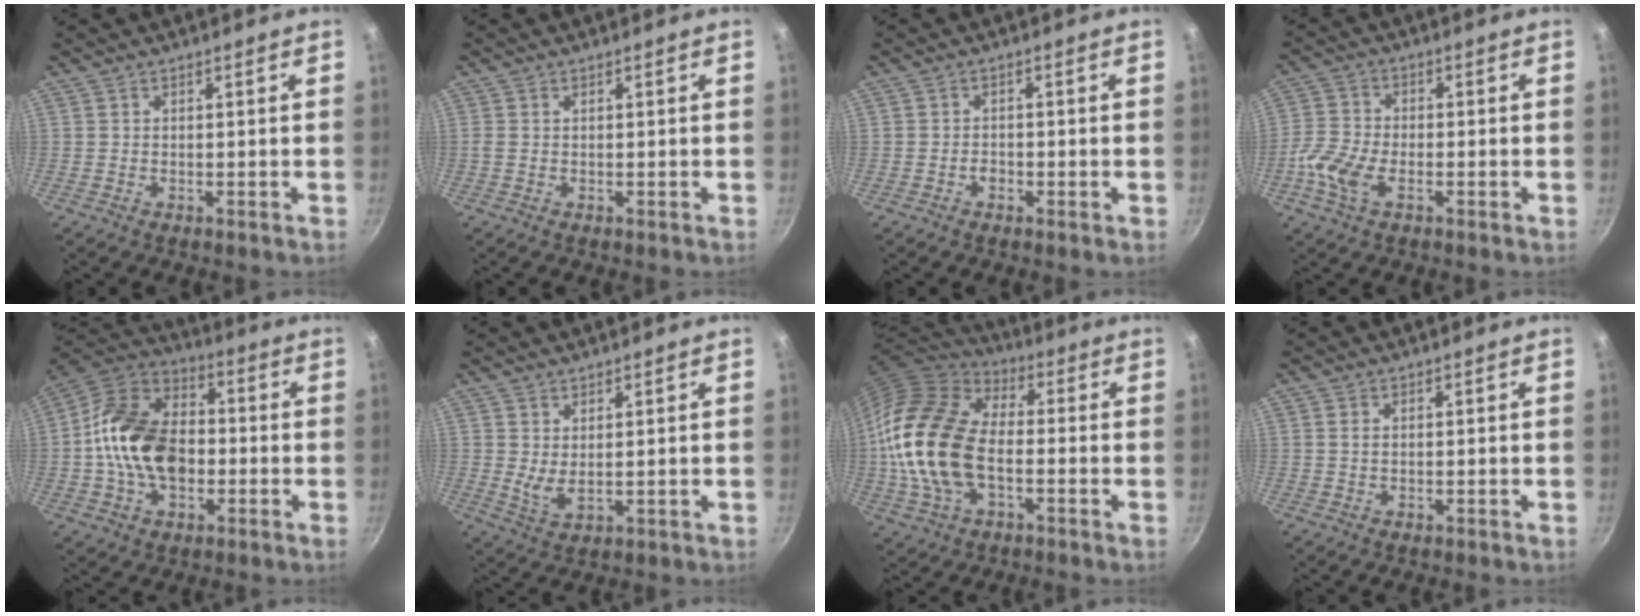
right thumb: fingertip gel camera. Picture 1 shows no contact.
{"total": 0.6, "force": [0.2, 0.3, 0.5], "torque": [-0.011, 0.002, 0.003]}
{"total": 1.4, "force": [-0.7, 1.0, 0.8], "torque": [-0.009, 0.008, -0.013]}
{"total": 7.2, "force": [-2.7, 4.0, 5.4], "torque": [-0.122, 0.013, -0.066]}
{"total": 18.2, "force": [-1.7, 12.7, 13.0], "torque": [-0.201, 0.036, -0.045]}
{"total": 3.5, "force": [1.5, 1.4, 2.8], "torque": [-0.048, -0.024, 0.033]}
{"total": 20.5, "force": [-2.4, 12.7, 15.9], "torque": [-0.302, 0.030, -0.056]}
{"total": 1.0, "force": [0.3, 0.5, 0.8], "torque": [-0.014, 0.001, 0.004]}